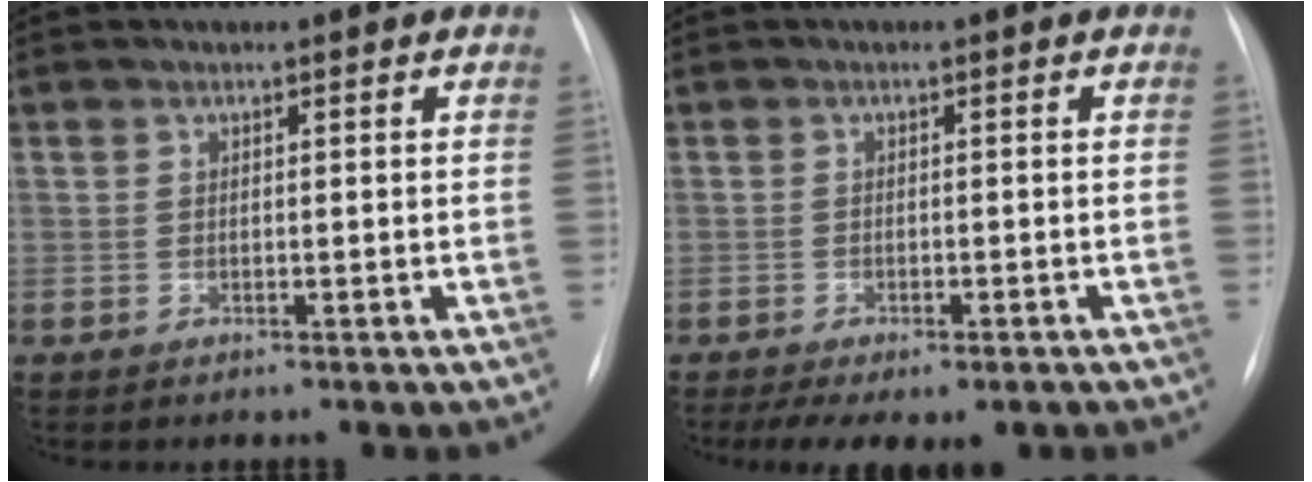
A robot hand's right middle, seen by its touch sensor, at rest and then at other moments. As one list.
[{"total": 8.2, "force": [-5.8, 3.2, 4.8], "torque": [-0.069, -0.005, -0.079]}]